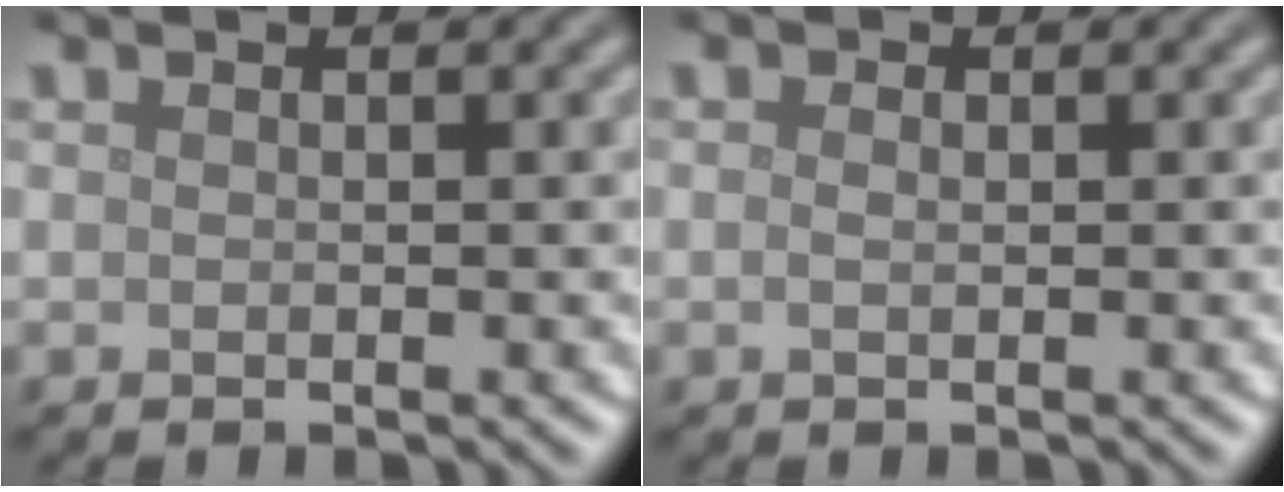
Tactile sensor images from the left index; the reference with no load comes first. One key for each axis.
{"total": 0.9, "fx": 0.1, "fy": 0.6, "fz": 0.6, "tx": -0.015, "ty": 0.000, "tz": -0.001}